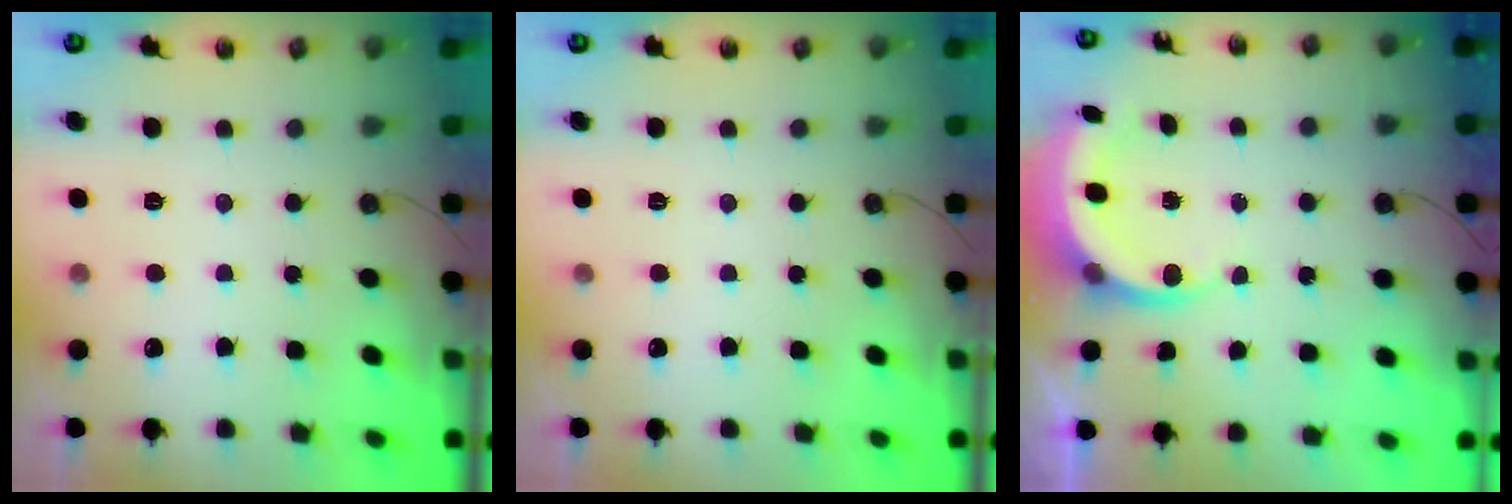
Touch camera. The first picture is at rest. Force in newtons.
{"total": 0.0}
{"total": 5.6, "press": 5.5, "slide": 1.2}